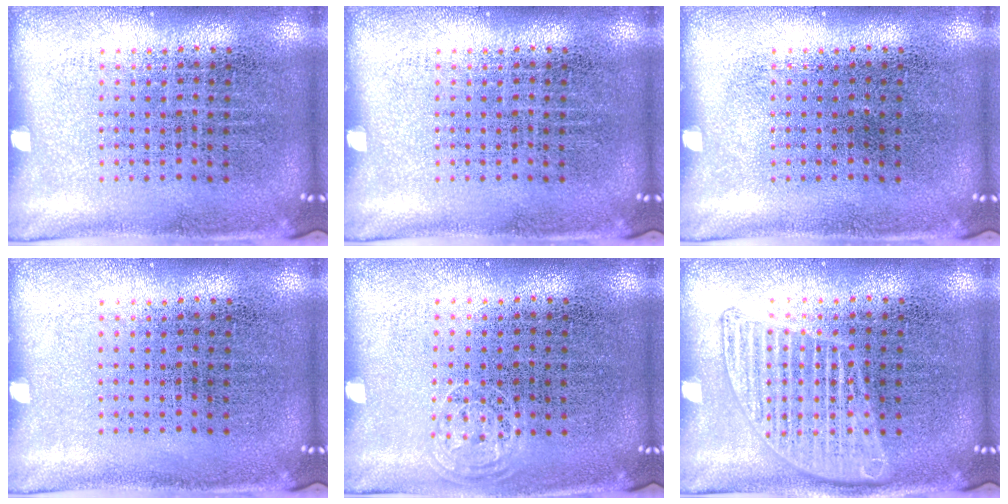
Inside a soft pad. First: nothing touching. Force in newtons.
{"total": 0.0}
{"total": 0.0}
{"total": 0.0}
{"total": 0.6, "press": 0.6, "slide": 0.3}
{"total": 2.2, "press": 2.2, "slide": 0.4}